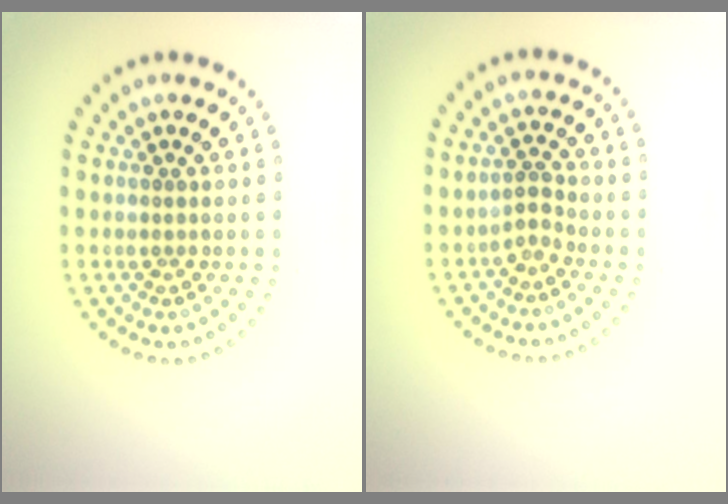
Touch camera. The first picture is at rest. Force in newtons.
{"total": 1.3, "press": 0.9, "slide": 0.9}